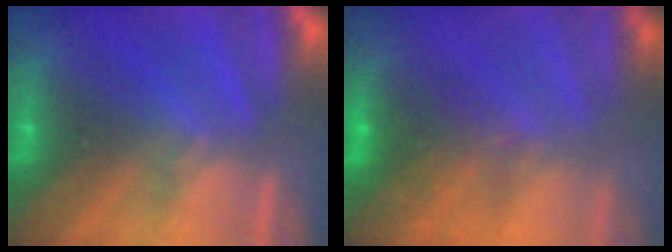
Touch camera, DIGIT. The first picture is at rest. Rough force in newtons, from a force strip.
{"total": 11.3}